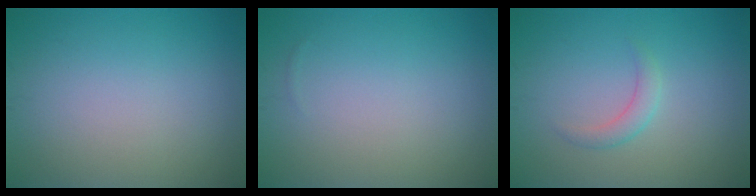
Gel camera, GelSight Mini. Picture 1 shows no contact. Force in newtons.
{"total": 0.0}
{"total": 1.5, "press": 1.5, "slide": 0.0}